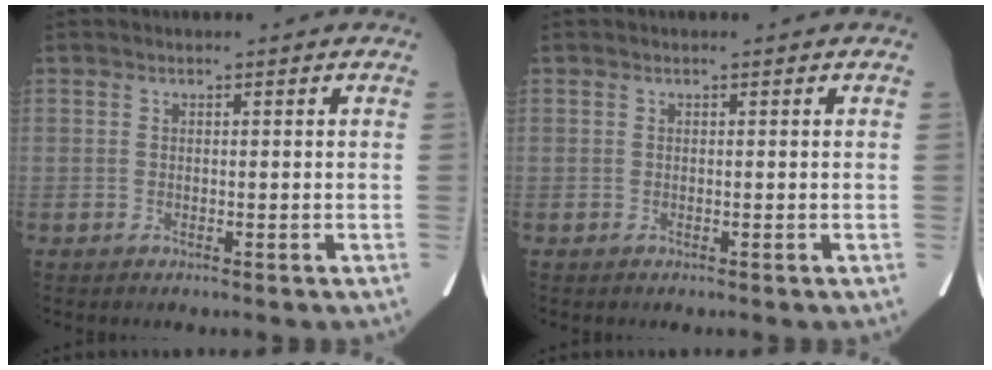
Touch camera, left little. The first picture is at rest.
{"total": 0.0}